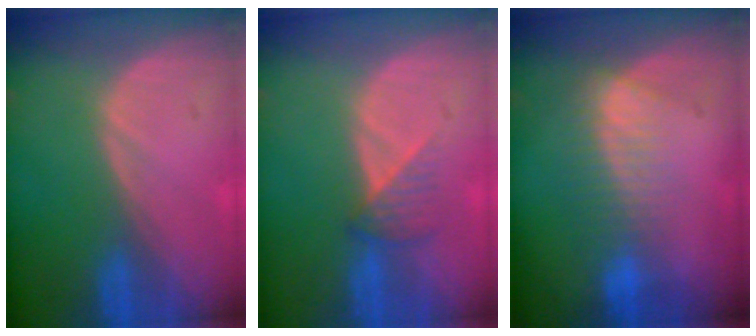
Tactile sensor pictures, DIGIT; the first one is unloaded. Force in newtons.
{"total": 3.1, "press": 2.9, "slide": 1.3}
{"total": 7.4, "press": 6.3, "slide": 3.8}